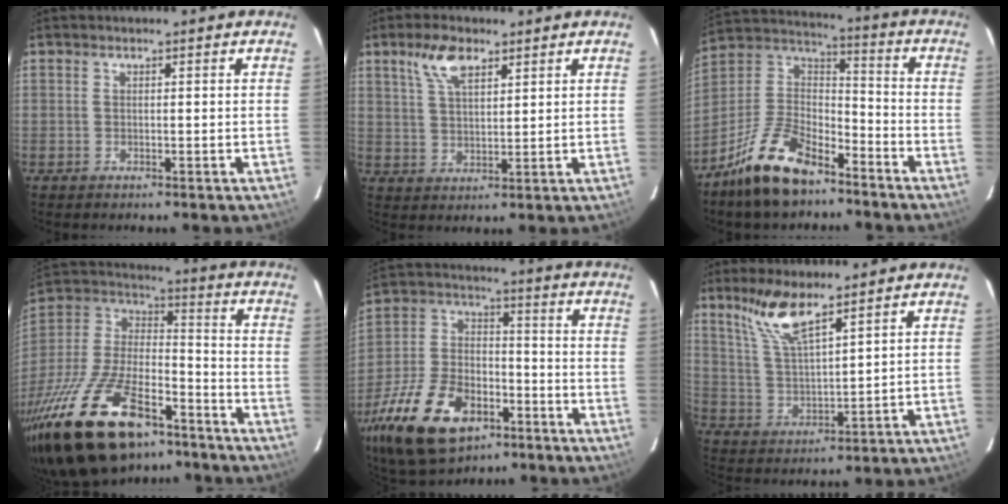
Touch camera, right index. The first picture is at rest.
{"total": 6.6, "force": [4.0, 3.0, 4.4], "torque": [-0.087, 0.013, 0.078]}
{"total": 17.2, "force": [-12.1, 7.5, 9.7], "torque": [-0.211, 0.015, -0.224]}
{"total": 32.0, "force": [-21.5, 13.7, 19.4], "torque": [-0.402, -0.025, -0.348]}
{"total": 22.6, "force": [-12.4, 12.4, 14.3], "torque": [-0.313, -0.008, -0.210]}
{"total": 8.7, "force": [6.4, 1.4, 5.6], "torque": [-0.114, 0.003, 0.138]}